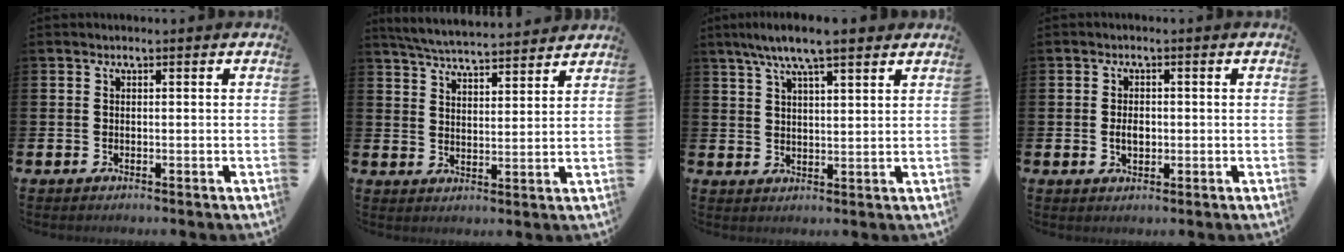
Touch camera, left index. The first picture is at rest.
{"total": 5.6, "force": [5.6, 0.2, 0.9], "torque": [-0.040, -0.033, 0.099]}
{"total": 7.2, "force": [6.1, 1.2, 3.7], "torque": [-0.071, -0.018, 0.105]}
{"total": 2.5, "force": [-0.1, 1.6, 1.9], "torque": [-0.018, -0.001, -0.008]}